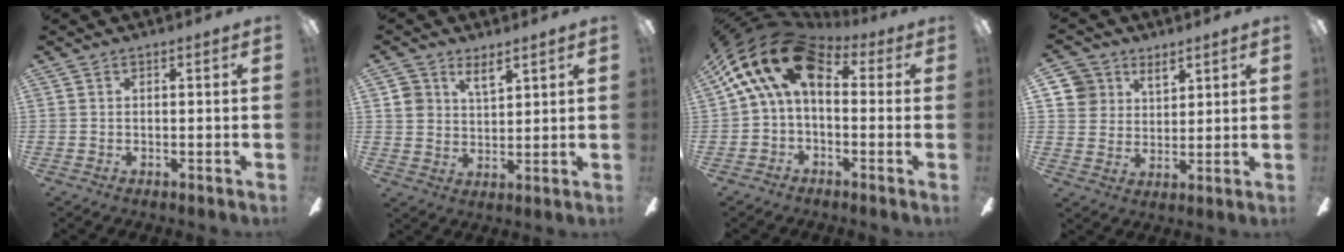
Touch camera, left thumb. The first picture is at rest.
{"total": 5.9, "force": [4.5, 3.4, 2.0], "torque": [-0.031, -0.014, 0.080]}
{"total": 17.1, "force": [5.1, 9.8, 13.1], "torque": [-0.249, -0.010, 0.085]}
{"total": 8.5, "force": [5.8, 6.0, 1.3], "torque": [-0.036, -0.026, 0.111]}